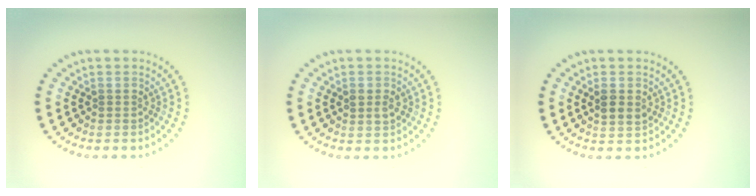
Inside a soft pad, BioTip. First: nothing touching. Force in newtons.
{"total": 1.5, "press": 1.5, "slide": 0.1}
{"total": 1.7, "press": 1.7, "slide": 0.3}